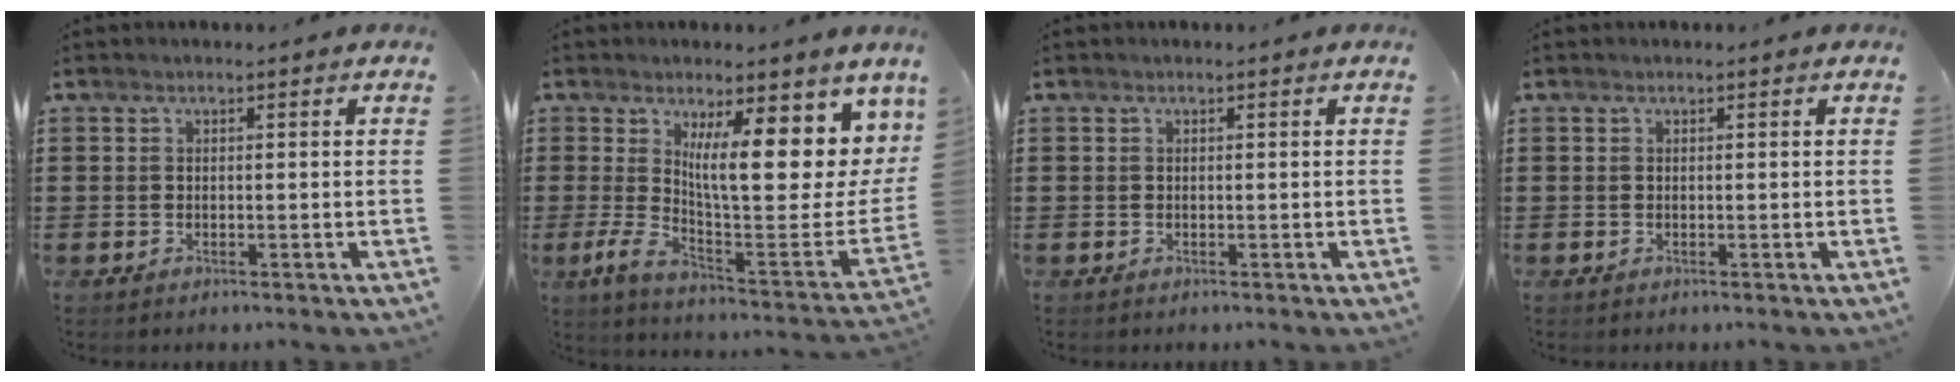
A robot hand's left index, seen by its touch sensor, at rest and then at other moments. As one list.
[{"total": 14.3, "force": [6.4, 4.4, 12.1], "torque": [-0.198, -0.050, 0.112]}, {"total": 0.0}, {"total": 0.0}]